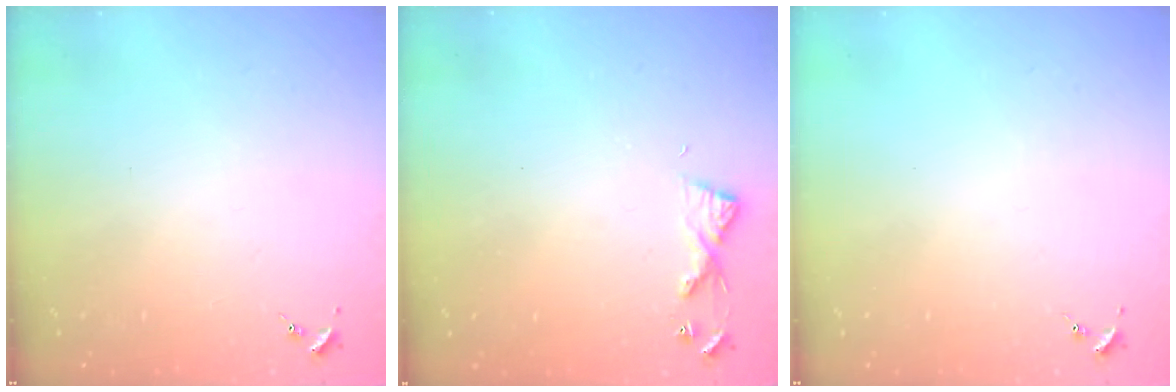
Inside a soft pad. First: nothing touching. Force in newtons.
{"total": 5.4, "press": 5.4, "slide": 0.5}
{"total": 0.0}